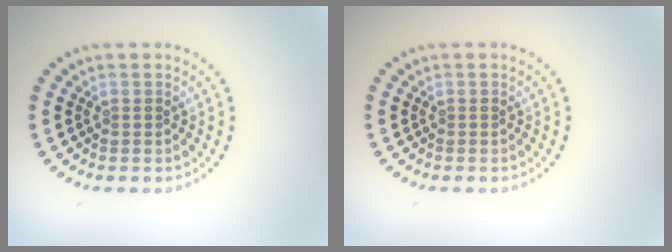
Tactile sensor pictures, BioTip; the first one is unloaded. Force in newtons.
{"total": 0.0}